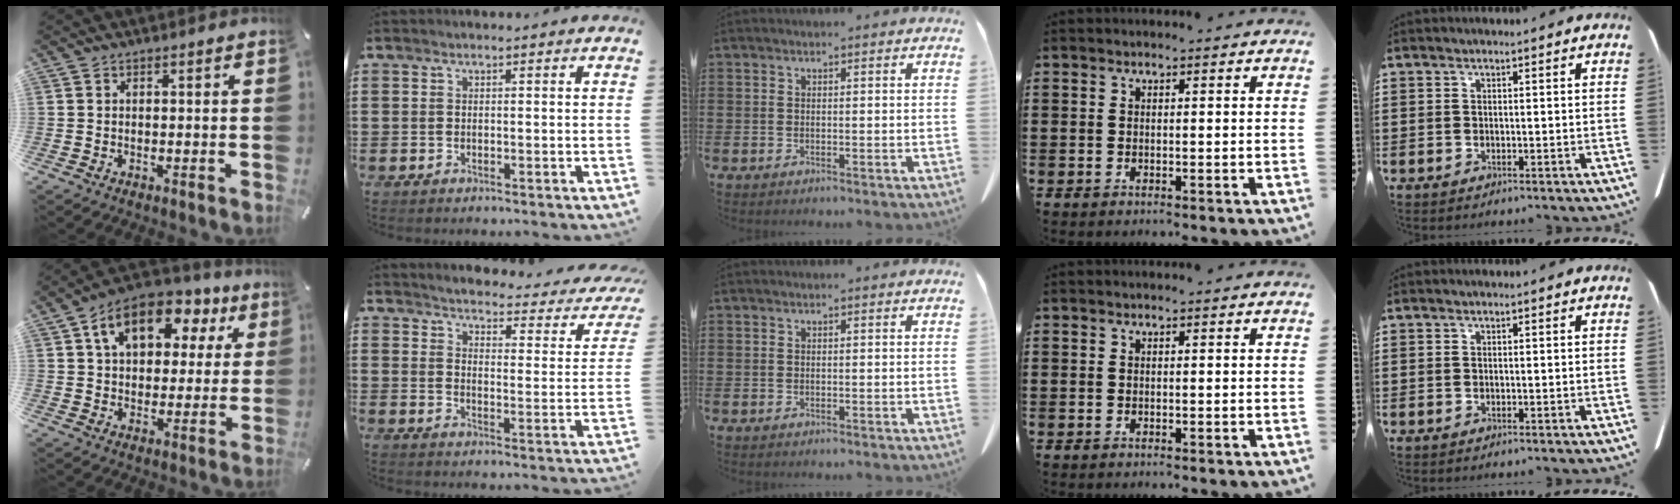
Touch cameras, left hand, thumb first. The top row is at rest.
{"thumb": {"total": 13.9, "force": [6.2, 9.4, 8.3], "torque": [-0.133, -0.014, 0.108]}, "index": {"total": 3.0, "force": [2.9, -0.3, 0.8], "torque": [-0.036, -0.029, 0.042]}}